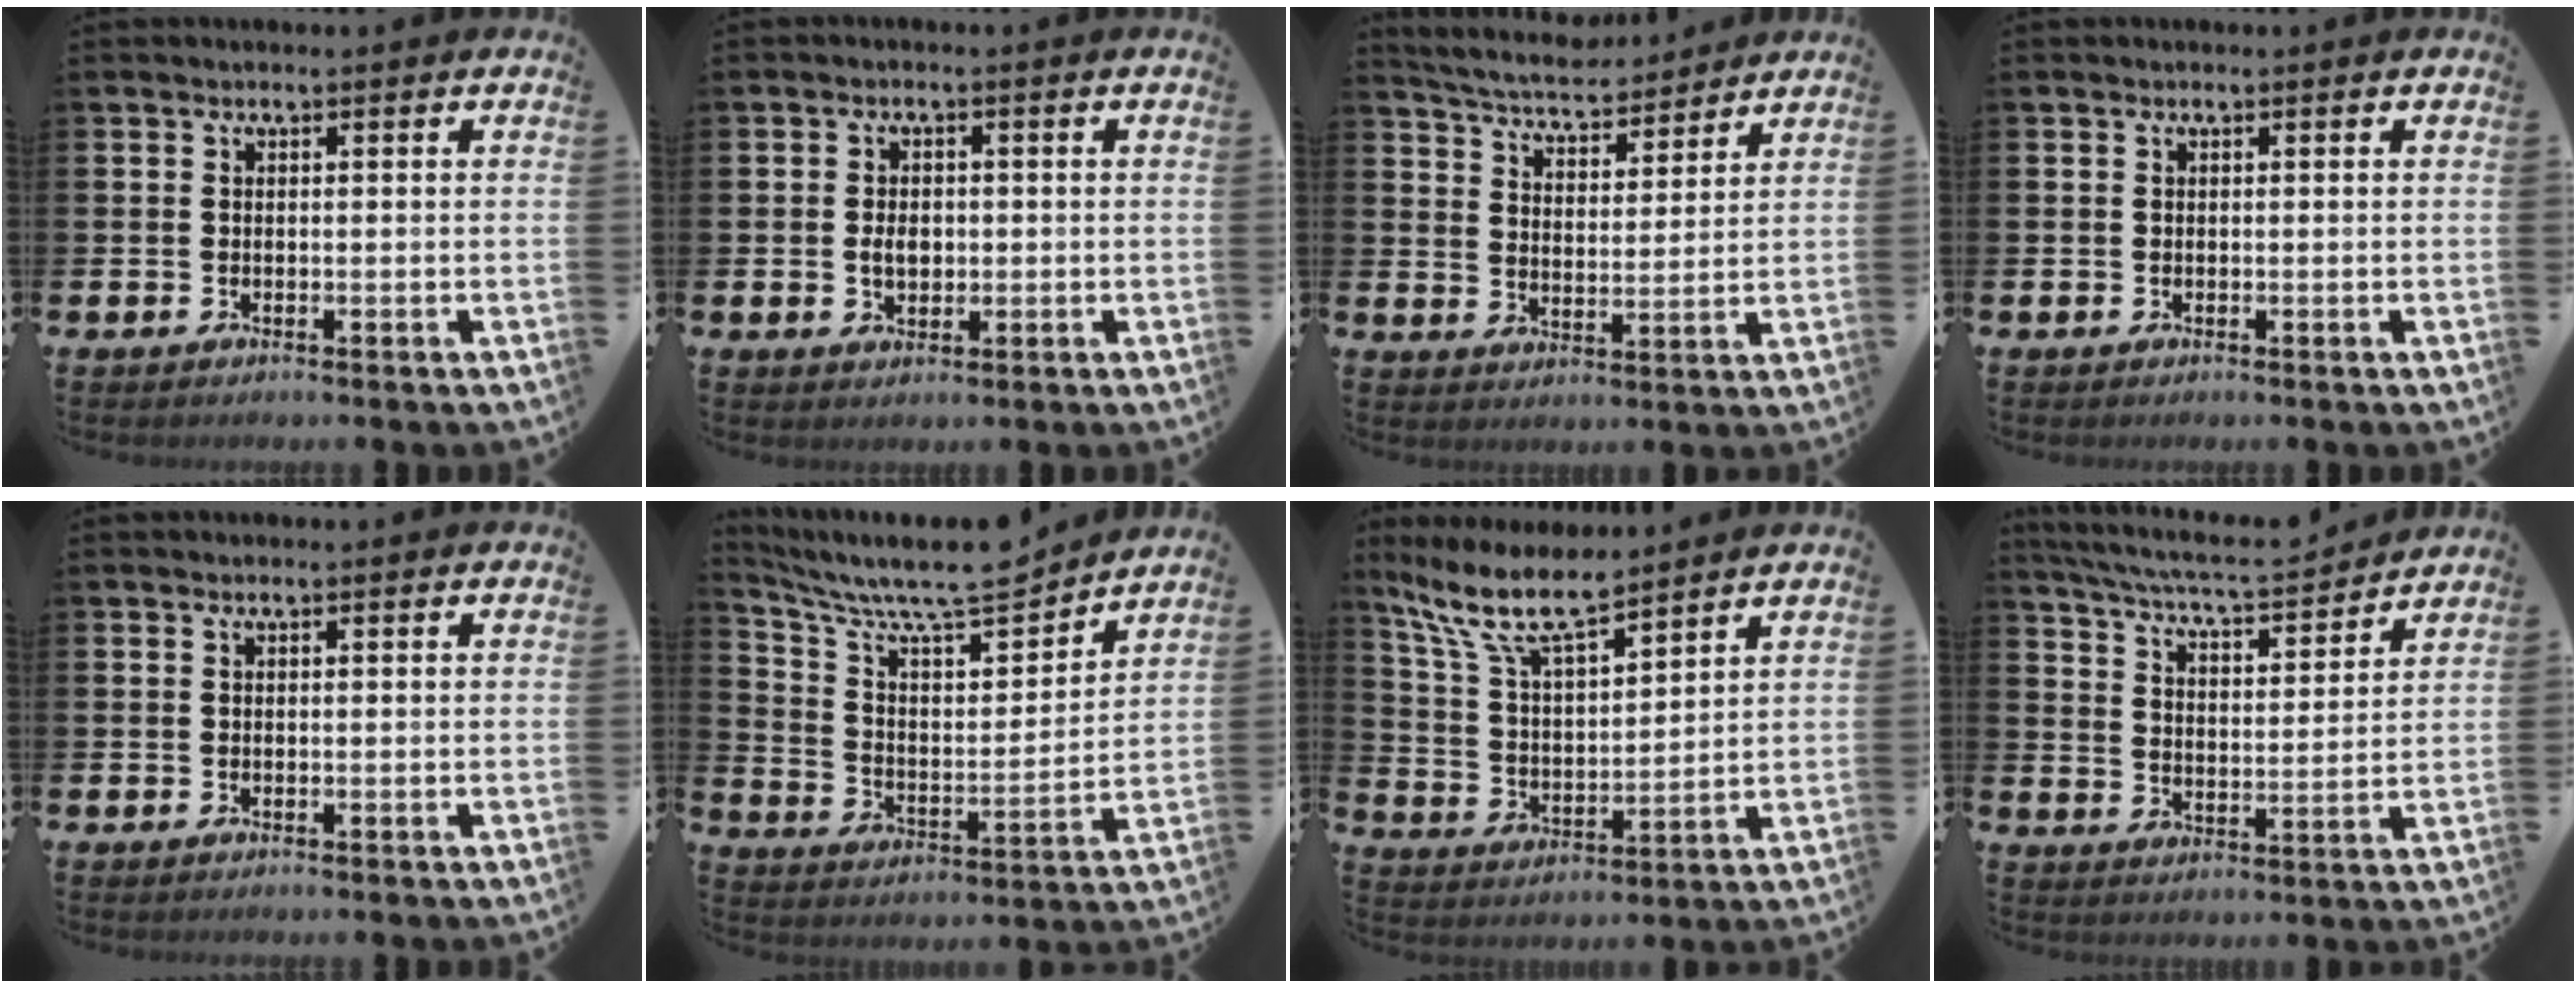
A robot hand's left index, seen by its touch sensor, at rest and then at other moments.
{"total": 2.8, "force": [0.0, 1.9, 2.0], "torque": [-0.019, -0.001, -0.006]}
{"total": 5.4, "force": [5.3, 1.0, 0.8], "torque": [-0.042, -0.034, 0.091]}
{"total": 0.0}
{"total": 0.0}
{"total": 10.6, "force": [9.6, 1.9, 4.1], "torque": [-0.114, -0.072, 0.165]}
{"total": 10.1, "force": [8.5, 2.3, 5.0], "torque": [-0.130, -0.034, 0.152]}
{"total": 6.5, "force": [6.2, 0.6, 1.8], "torque": [-0.064, -0.047, 0.105]}